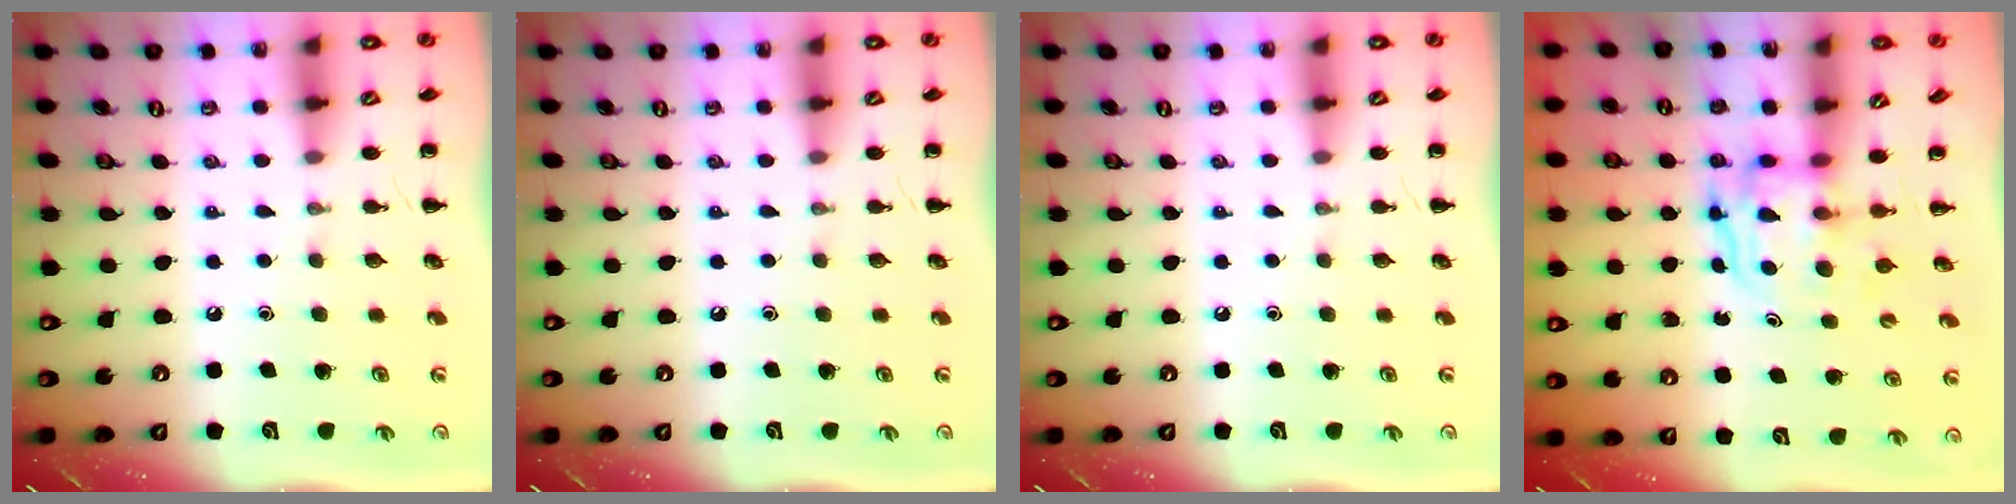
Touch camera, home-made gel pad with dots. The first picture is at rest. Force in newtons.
{"total": 0.0}
{"total": 0.0}
{"total": 3.8, "press": 3.8, "slide": 0.4}